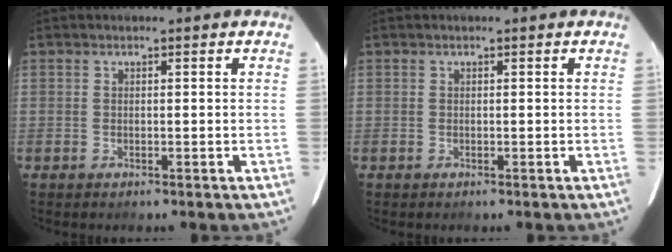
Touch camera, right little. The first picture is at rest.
{"total": 0.0}